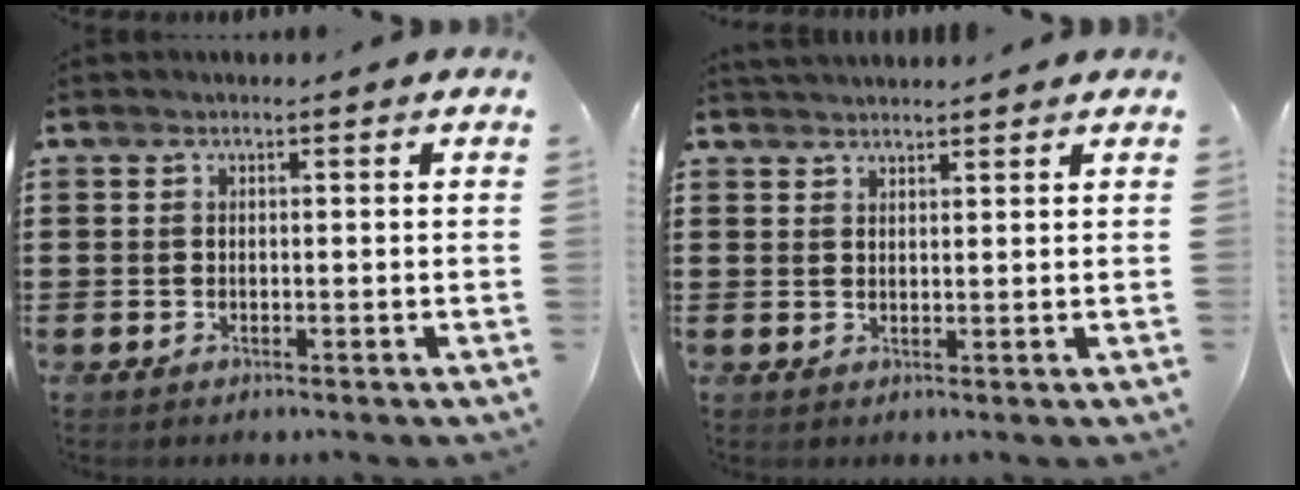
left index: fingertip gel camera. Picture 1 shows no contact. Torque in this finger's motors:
{"motor_torque": [1.07, -1.07, 0.53, 0.11]}